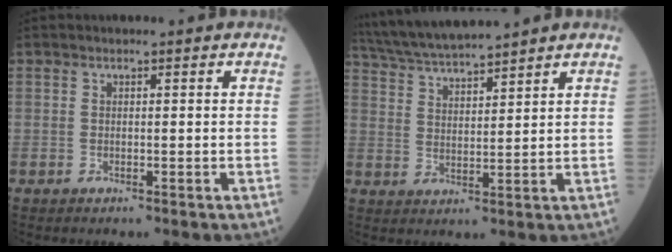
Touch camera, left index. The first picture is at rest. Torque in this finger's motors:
{"motor_torque": [0.08, -0.43, 0.21, 0.14]}